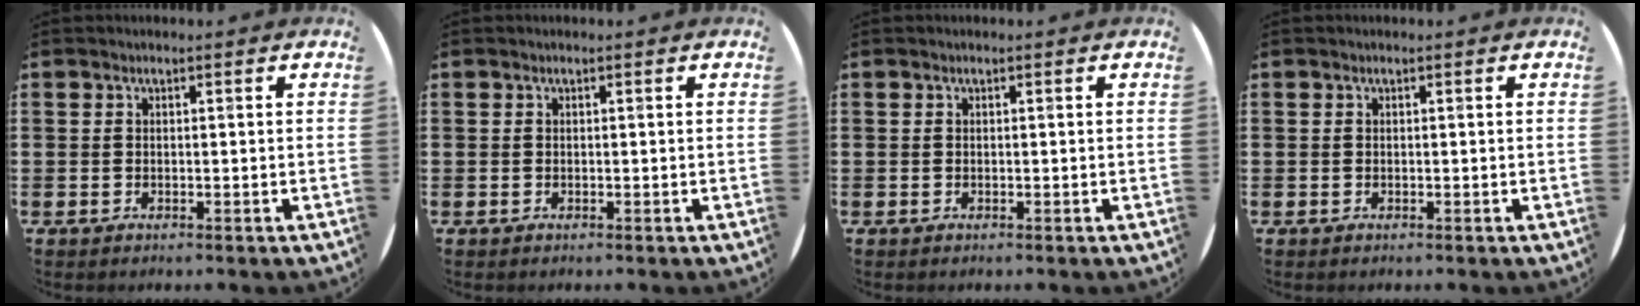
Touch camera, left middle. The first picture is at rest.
{"total": 0.0}
{"total": 0.0}
{"total": 0.0}